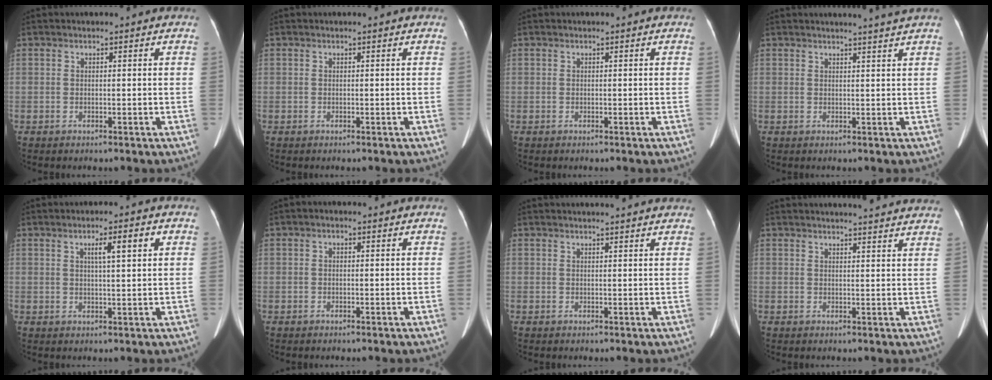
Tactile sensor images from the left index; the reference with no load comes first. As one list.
[{"total": 0.0}, {"total": 0.0}, {"total": 3.5, "force": [3.1, -1.1, 1.2], "torque": [-0.016, -0.004, 0.034]}, {"total": 4.3, "force": [1.7, 0.3, 3.9], "torque": [-0.062, 0.006, 0.026]}, {"total": 0.7, "force": [0.2, 0.4, 0.5], "torque": [-0.012, 0.010, 0.001]}, {"total": 7.0, "force": [6.5, 0.2, 2.5], "torque": [-0.032, 0.021, 0.064]}, {"total": 12.3, "force": [11.5, 0.8, 4.3], "torque": [-0.047, 0.005, 0.119]}]